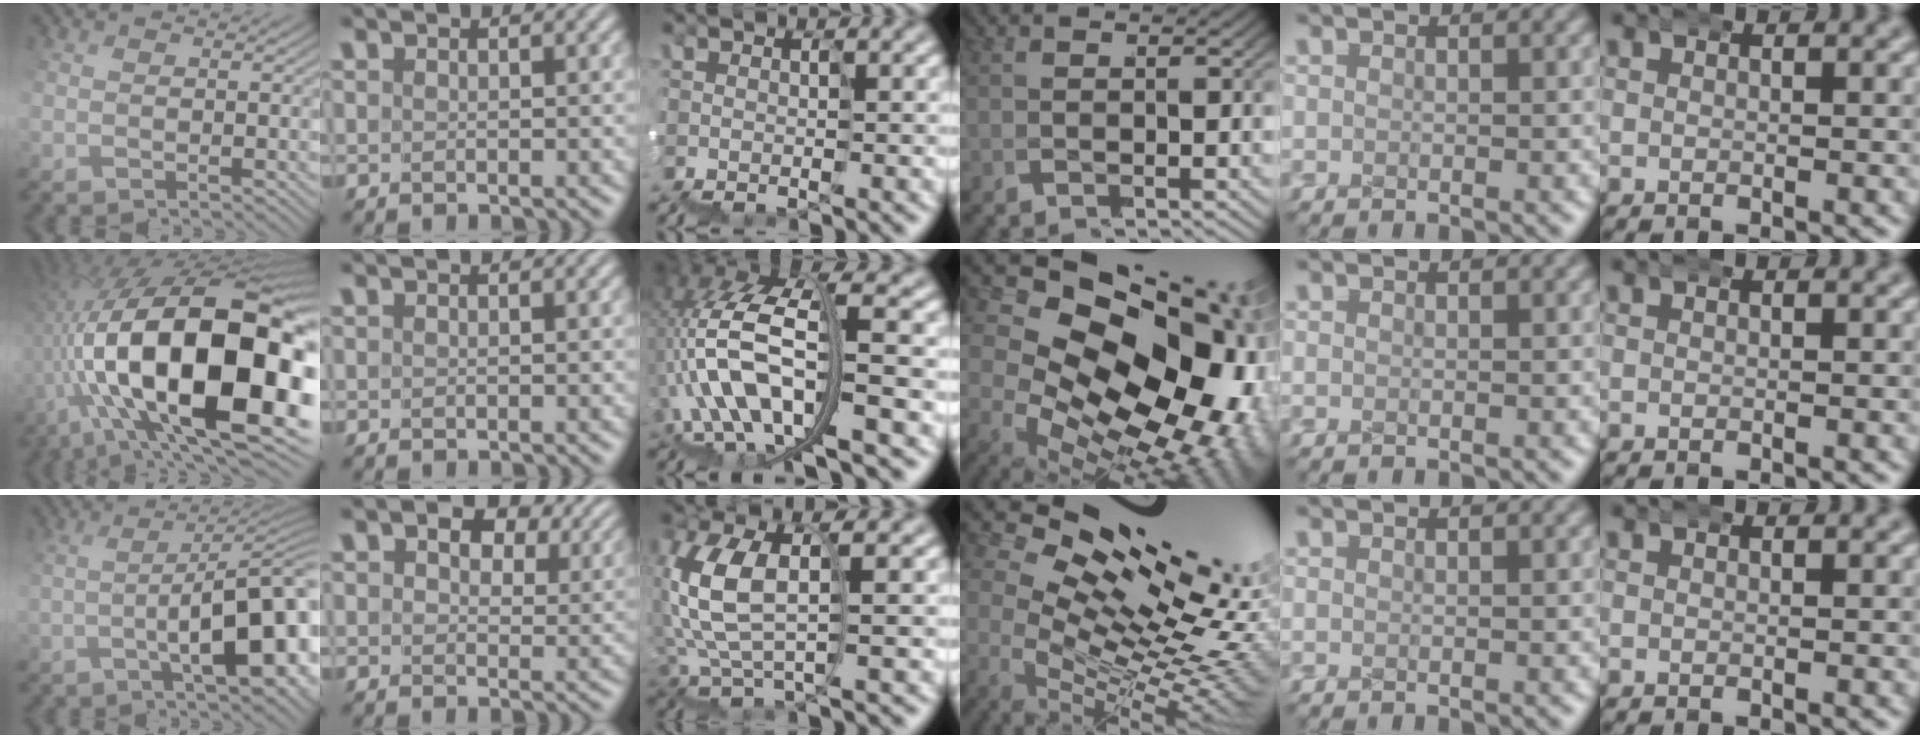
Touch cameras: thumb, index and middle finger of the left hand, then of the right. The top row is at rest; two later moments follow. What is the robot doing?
{"motion": "wrap", "object": "duck tape"}